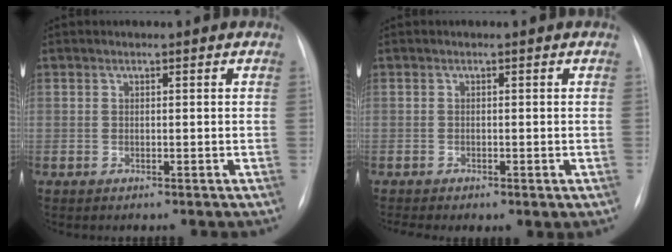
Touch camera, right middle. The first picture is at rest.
{"total": 2.2, "force": [-1.1, 0.7, 1.7], "torque": [-0.032, -0.004, -0.014]}